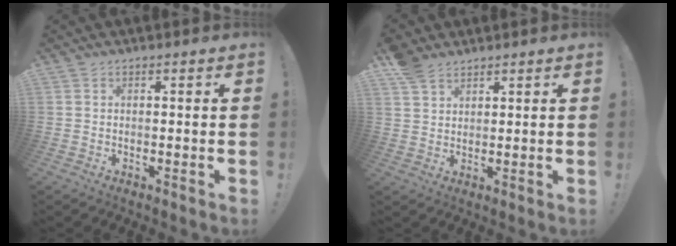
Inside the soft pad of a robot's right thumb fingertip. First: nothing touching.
{"total": 5.6, "force": [4.4, 3.1, 1.6], "torque": [-0.028, -0.016, 0.086]}